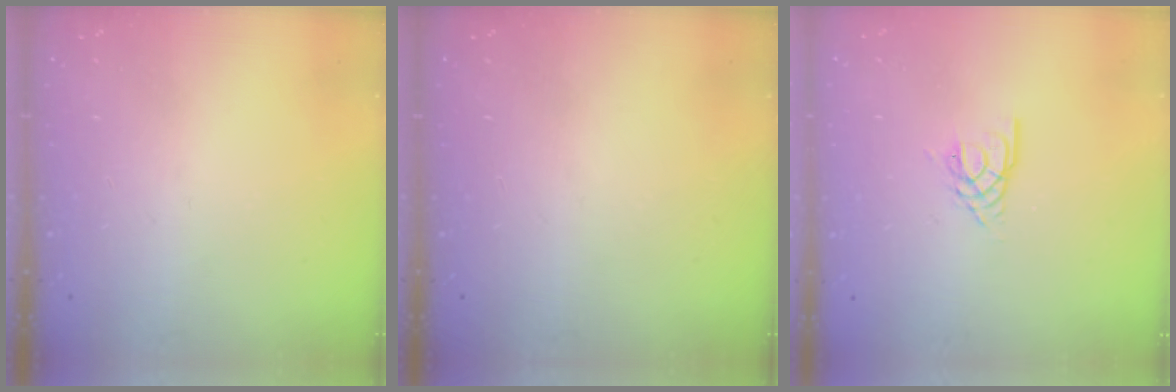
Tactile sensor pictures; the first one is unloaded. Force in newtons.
{"total": 0.0}
{"total": 2.5, "press": 2.4, "slide": 0.4}